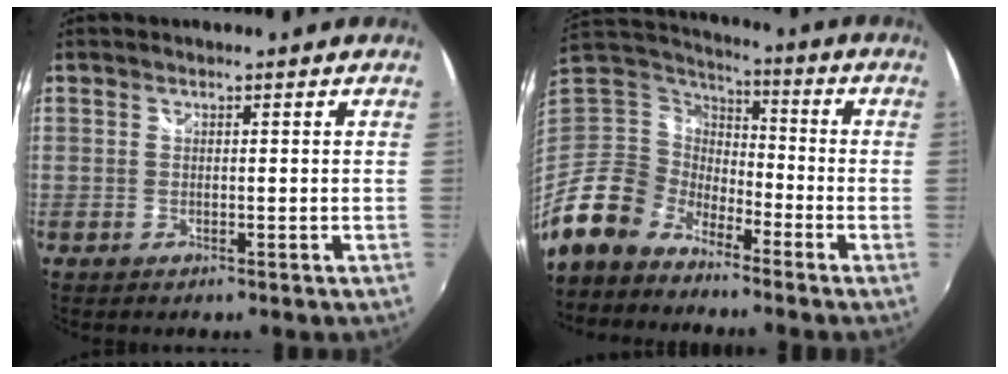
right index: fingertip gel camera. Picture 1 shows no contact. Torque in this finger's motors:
{"motor_torque": [-0.55, -0.60, -0.53, -0.21]}